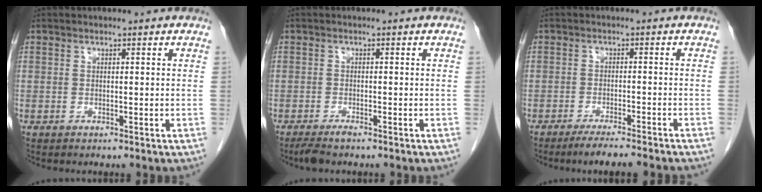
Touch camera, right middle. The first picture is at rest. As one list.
[{"total": 2.3, "force": [-1.9, 0.4, 1.3], "torque": [-0.027, -0.006, -0.033]}, {"total": 7.3, "force": [-6.2, -0.3, 3.7], "torque": [-0.043, -0.016, -0.094]}]